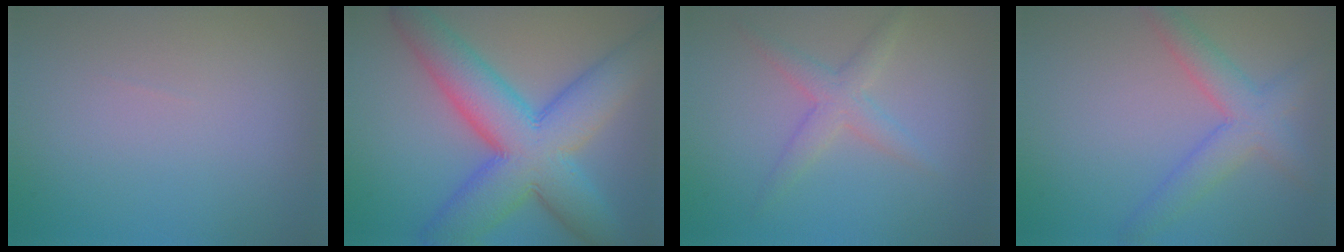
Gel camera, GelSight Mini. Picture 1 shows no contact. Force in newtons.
{"total": 11.3, "press": 11.3, "slide": 0.2}
{"total": 2.6, "press": 2.6, "slide": 0.2}
{"total": 4.2, "press": 4.2, "slide": 0.2}